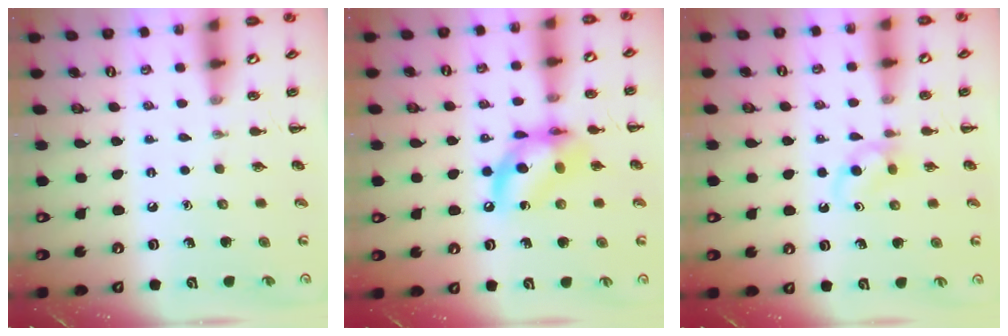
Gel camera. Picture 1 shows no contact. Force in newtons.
{"total": 12.8, "press": 12.4, "slide": 3.1}
{"total": 2.7, "press": 2.4, "slide": 1.2}